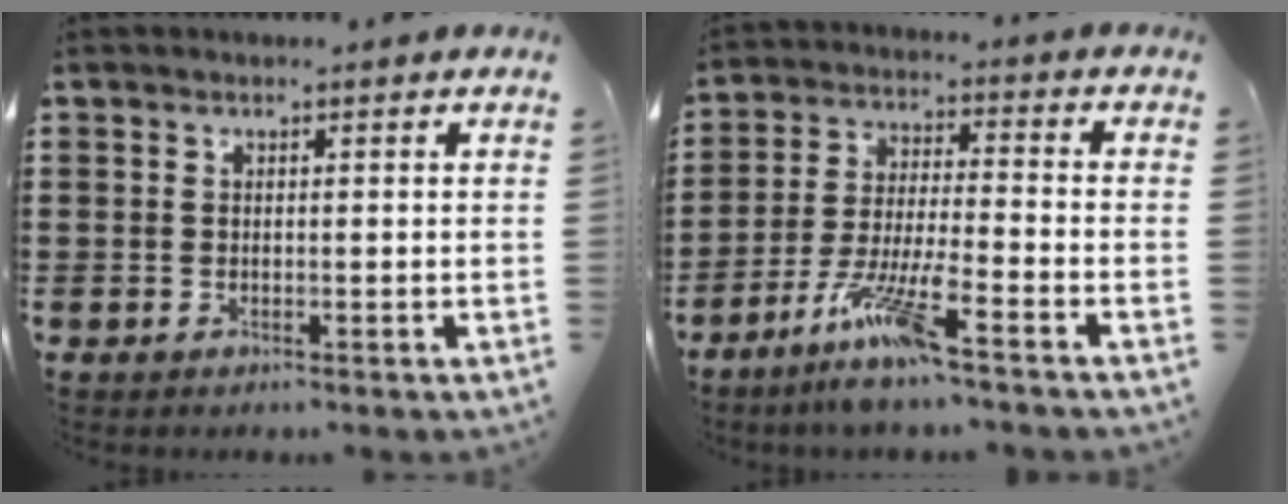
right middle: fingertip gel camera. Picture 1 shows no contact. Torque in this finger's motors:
{"motor_torque": [1.12, -1.01, 0.80, 0.21]}